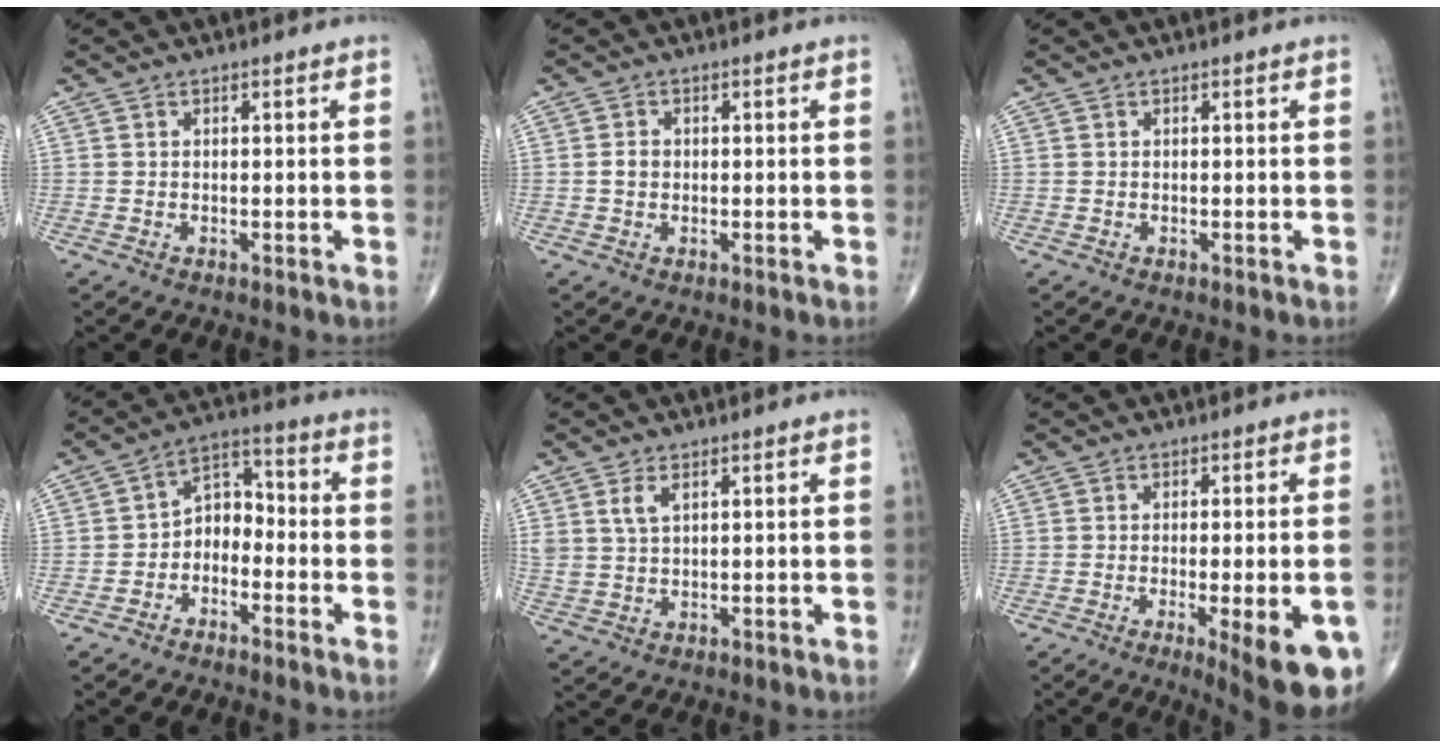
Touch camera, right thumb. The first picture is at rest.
{"total": 1.8, "force": [-0.1, 1.4, 1.0], "torque": [-0.016, 0.006, -0.003]}
{"total": 0.0}
{"total": 6.8, "force": [-2.7, 4.8, 4.0], "torque": [-0.040, 0.045, -0.062]}
{"total": 3.5, "force": [1.7, 1.8, 2.5], "torque": [-0.052, -0.006, 0.040]}
{"total": 13.9, "force": [-5.8, 3.6, 12.1], "torque": [-0.116, -0.002, -0.067]}